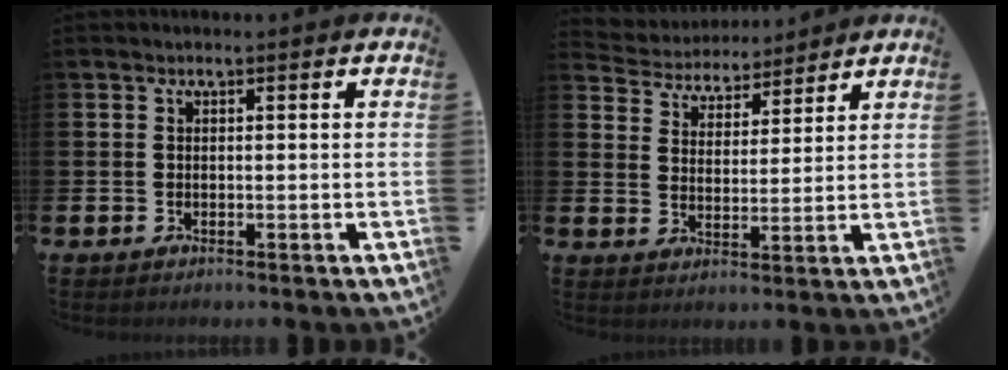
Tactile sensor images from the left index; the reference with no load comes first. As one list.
[{"total": 4.4, "force": [4.1, 1.4, -0.5], "torque": [-0.020, -0.030, 0.072]}]